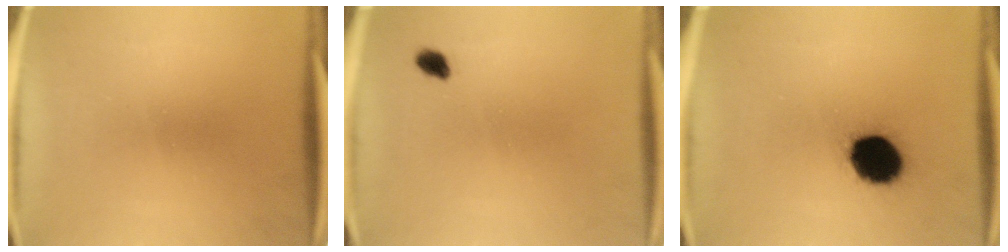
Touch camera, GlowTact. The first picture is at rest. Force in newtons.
{"total": 1.9}
{"total": 14.5}